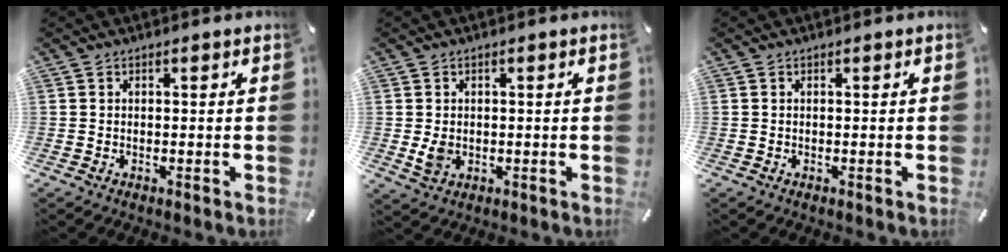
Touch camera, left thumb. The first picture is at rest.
{"total": 3.4, "force": [-0.2, 2.8, 1.8], "torque": [-0.022, -0.005, -0.005]}
{"total": 0.0}